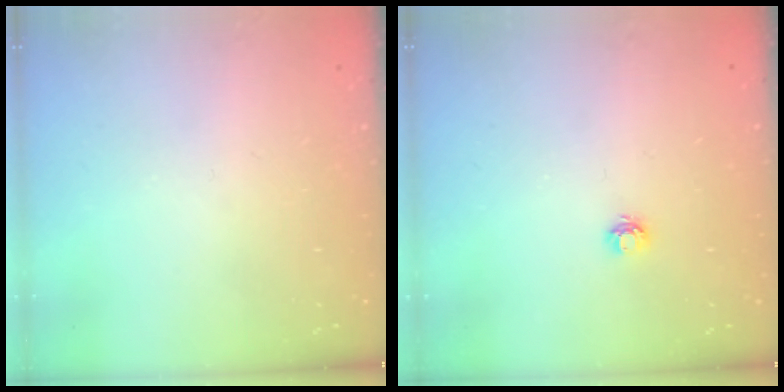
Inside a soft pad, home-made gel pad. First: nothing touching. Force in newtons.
{"total": 3.7, "press": 3.7, "slide": 0.5}